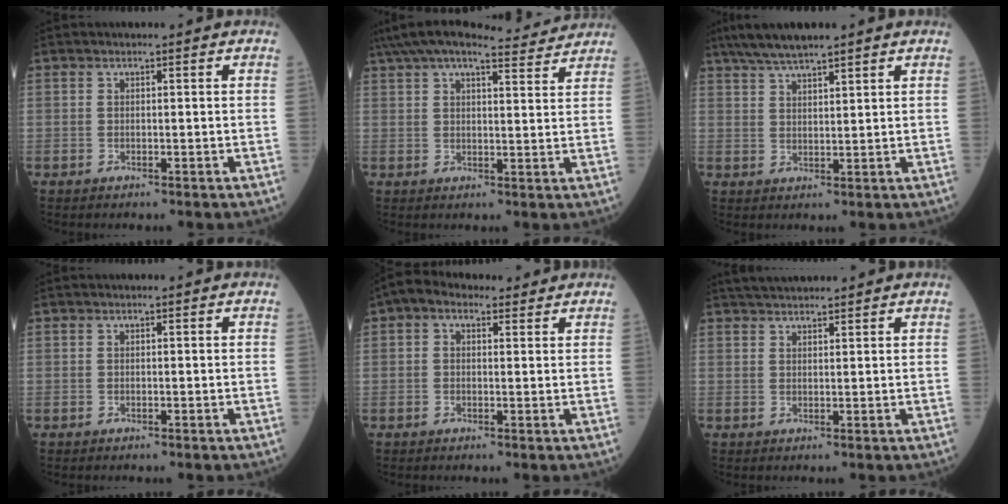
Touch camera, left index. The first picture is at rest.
{"total": 14.2, "force": [13.1, 1.8, 5.2], "torque": [-0.090, 0.036, 0.187]}
{"total": 6.6, "force": [5.5, 0.5, 3.7], "torque": [-0.072, 0.024, 0.100]}
{"total": 0.0}
{"total": 4.7, "force": [2.9, 2.8, 2.3], "torque": [-0.048, 0.036, 0.050]}
{"total": 5.5, "force": [5.1, 0.9, 2.0], "torque": [-0.031, 0.036, 0.085]}